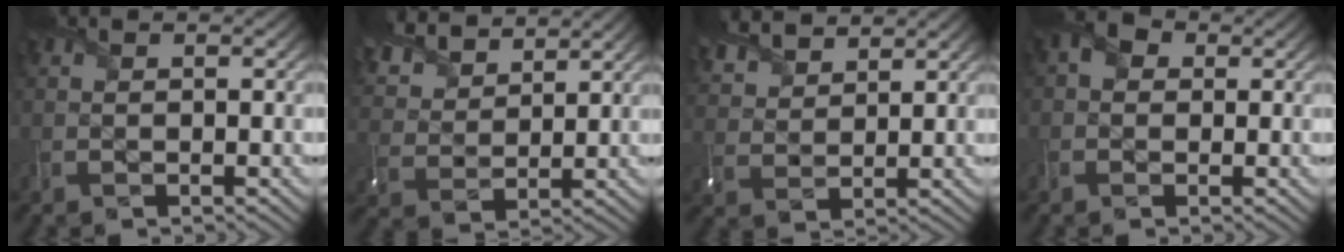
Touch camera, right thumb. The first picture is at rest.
{"total": 8.9, "force": [7.0, 3.8, 4.0], "torque": [-0.121, 0.022, 0.131]}
{"total": 6.7, "force": [5.6, 2.4, 2.8], "torque": [-0.081, 0.017, 0.111]}
{"total": 2.4, "force": [0.2, 2.1, 1.2], "torque": [-0.025, 0.005, -0.005]}